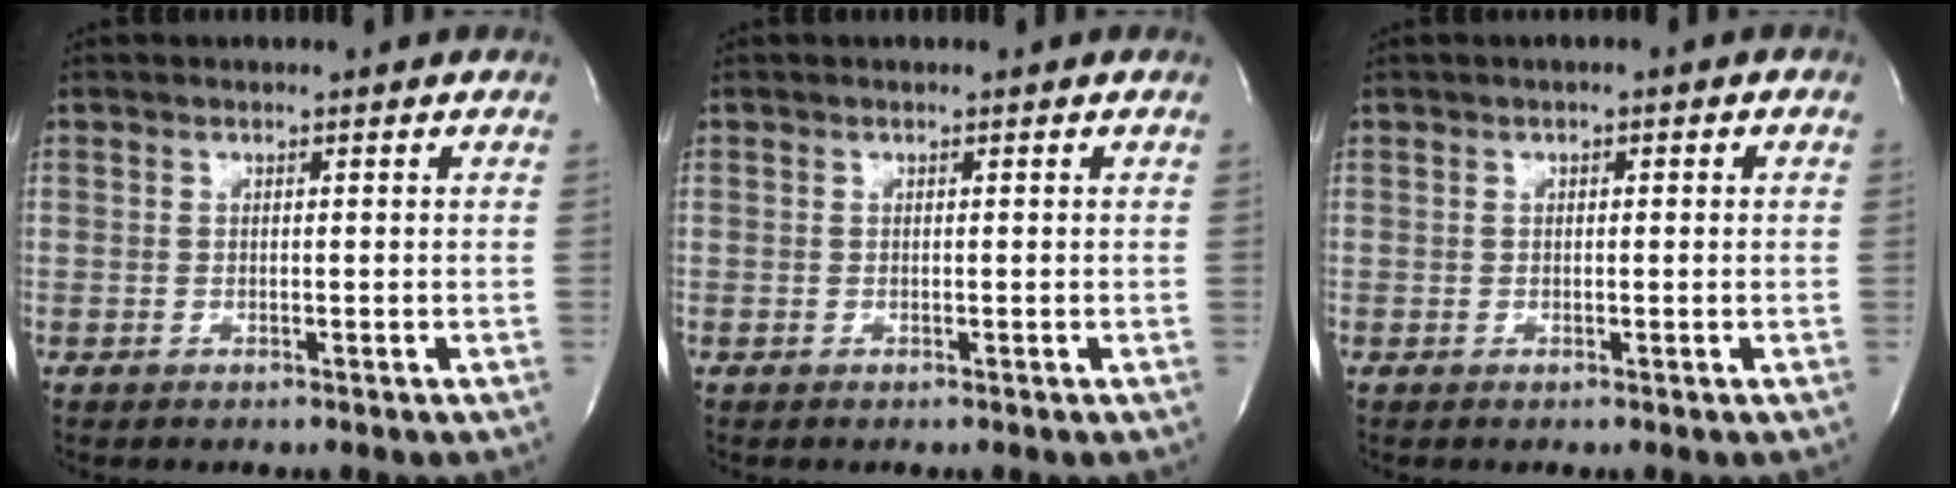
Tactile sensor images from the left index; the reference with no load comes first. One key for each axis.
{"total": 0.0}
{"total": 1.3, "fx": 0.4, "fy": 0.6, "fz": 1.1, "tx": -0.019, "ty": 0.009, "tz": 0.004}